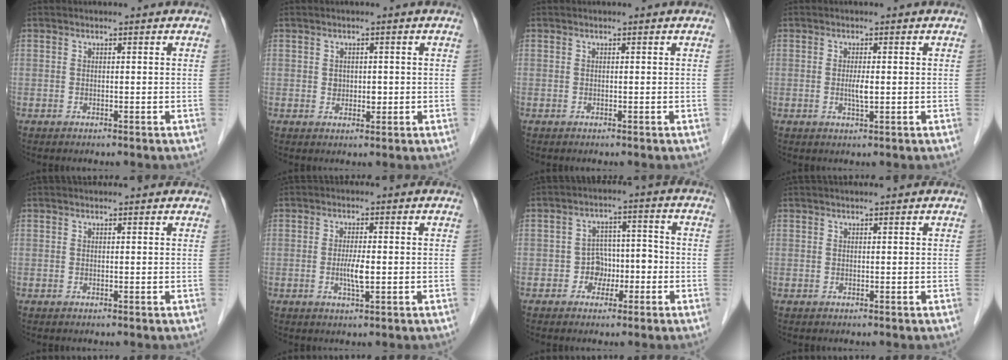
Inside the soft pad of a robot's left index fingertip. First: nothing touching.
{"total": 1.8, "force": [-0.2, 1.4, 1.1], "torque": [-0.018, -0.003, 0.001]}
{"total": 0.0}
{"total": 2.0, "force": [-0.3, 0.3, 1.9], "torque": [-0.041, -0.005, -0.005]}
{"total": 2.3, "force": [2.2, 0.5, 0.7], "torque": [-0.015, 0.021, 0.024]}
{"total": 3.1, "force": [-0.7, 0.4, 3.0], "torque": [-0.063, -0.008, -0.012]}
{"total": 4.5, "force": [-2.0, 3.6, 1.9], "torque": [-0.027, 0.019, -0.033]}
{"total": 1.2, "force": [1.1, -0.1, 0.6], "torque": [-0.006, 0.011, 0.019]}